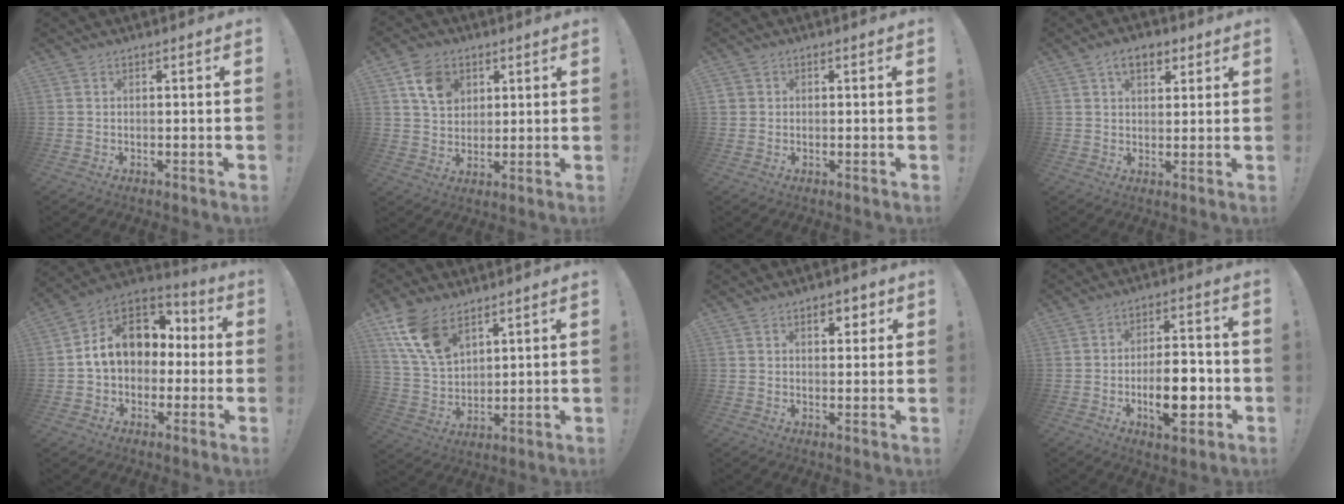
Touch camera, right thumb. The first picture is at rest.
{"total": 9.4, "force": [4.5, 7.3, 4.0], "torque": [-0.051, -0.018, 0.087]}
{"total": 1.5, "force": [0.2, 1.5, 0.1], "torque": [-0.008, 0.005, 0.005]}
{"total": 6.5, "force": [3.1, 4.1, 4.0], "torque": [-0.056, -0.001, 0.056]}
{"total": 15.1, "force": [2.8, 11.7, 9.2], "torque": [-0.130, 0.004, 0.060]}
{"total": 13.4, "force": [8.4, 7.4, 7.4], "torque": [-0.148, -0.038, 0.164]}
{"total": 4.2, "force": [2.3, 2.5, 2.5], "torque": [-0.021, -0.007, 0.034]}
{"total": 12.6, "force": [-3.7, 5.7, 10.6], "torque": [-0.170, 0.006, -0.064]}